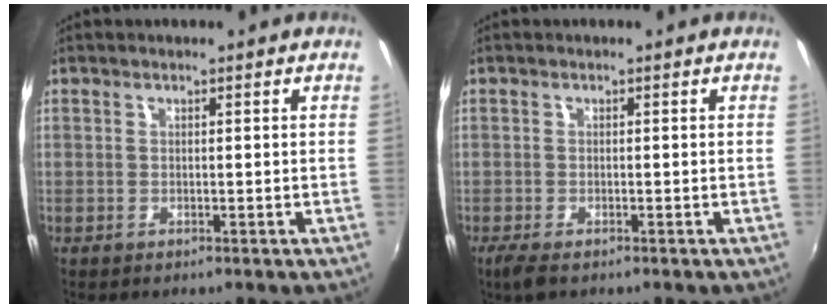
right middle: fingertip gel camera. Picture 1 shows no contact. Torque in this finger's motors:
{"motor_torque": [0.73, -0.76, 0.16, 0.07]}